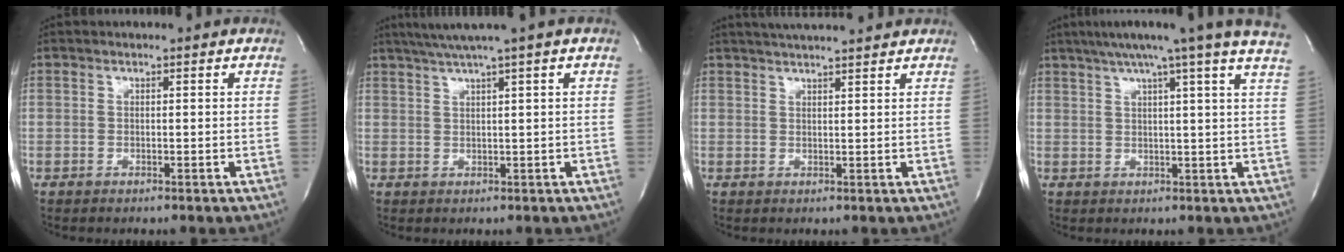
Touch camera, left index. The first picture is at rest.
{"total": 5.1, "force": [3.4, -1.4, 3.5], "torque": [-0.062, 0.017, 0.063]}
{"total": 8.2, "force": [7.4, 0.2, 3.5], "torque": [-0.060, 0.026, 0.103]}
{"total": 17.3, "force": [14.1, -1.6, 9.9], "torque": [-0.161, -0.005, 0.168]}